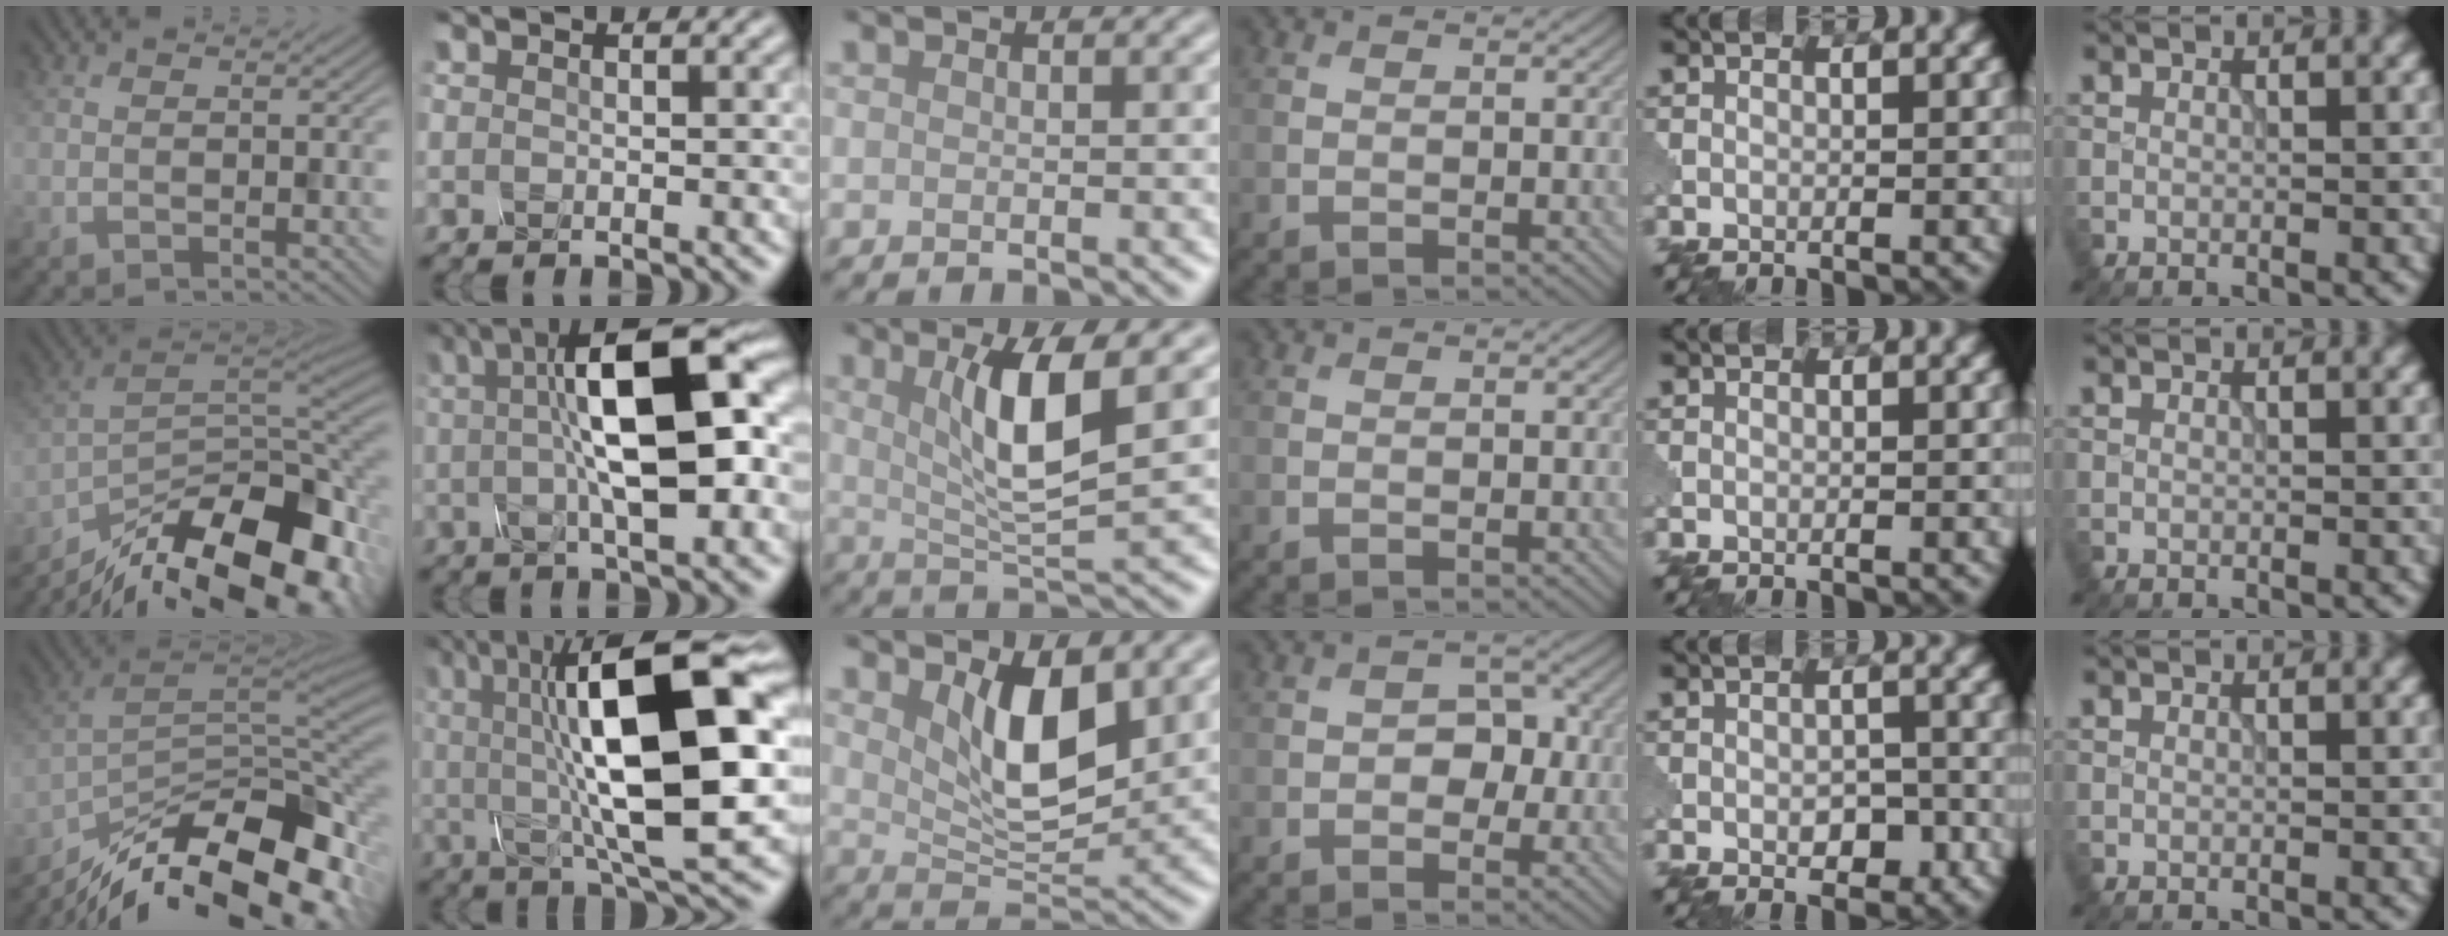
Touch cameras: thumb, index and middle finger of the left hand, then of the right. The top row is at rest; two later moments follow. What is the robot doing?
{"motion": "assemble", "object": "glue stick"}